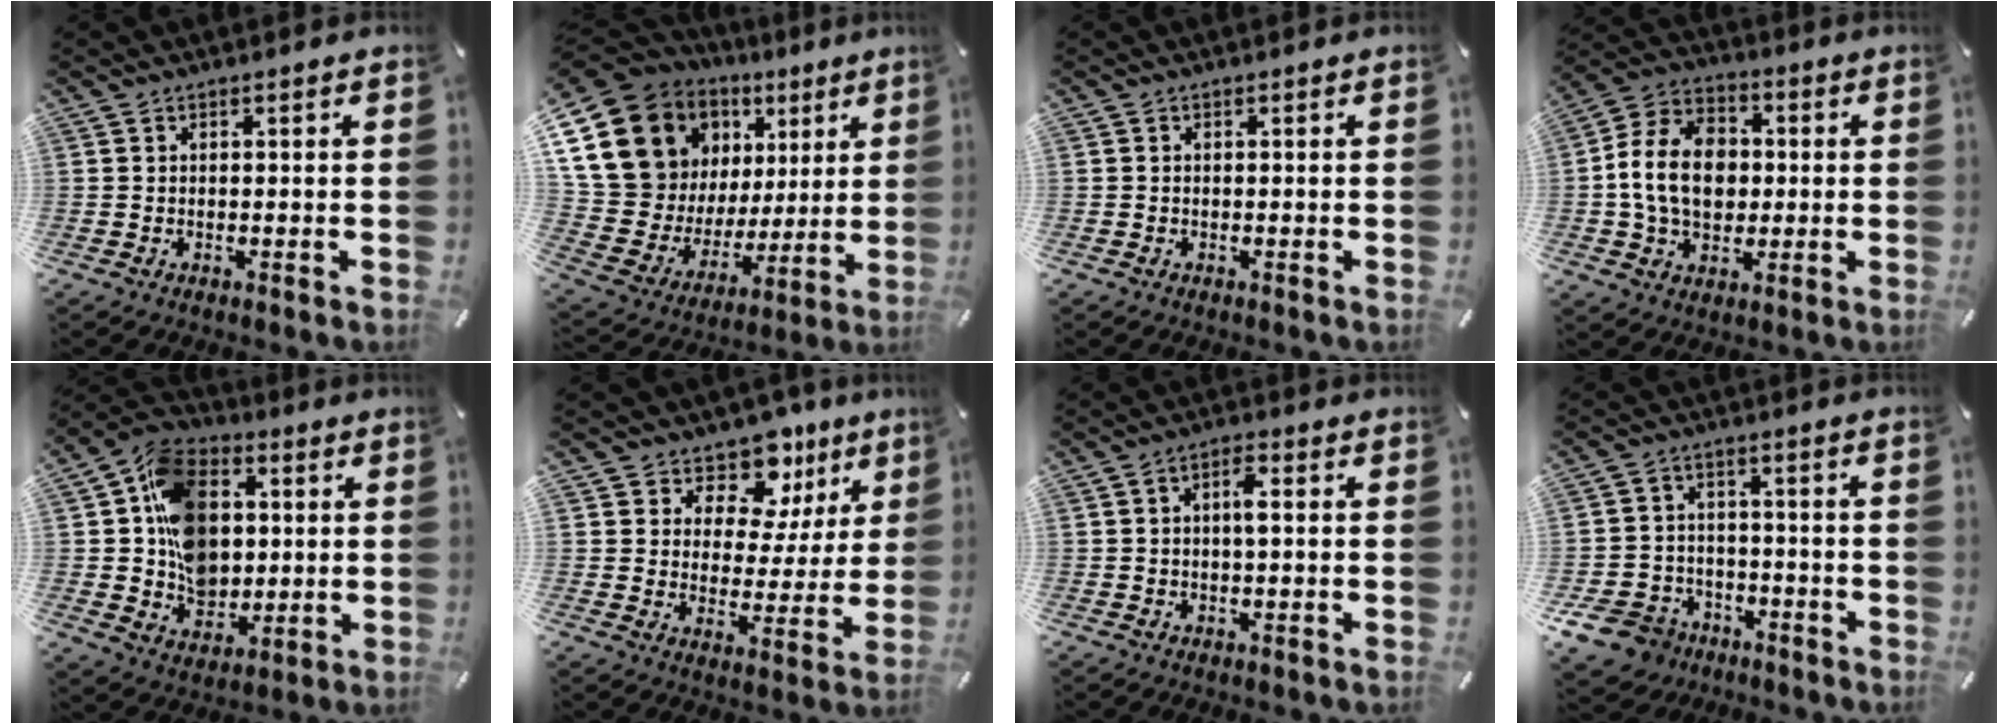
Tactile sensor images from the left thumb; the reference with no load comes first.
{"total": 18.3, "force": [8.4, 15.0, 6.3], "torque": [-0.103, -0.073, 0.183]}
{"total": 0.0}
{"total": 13.8, "force": [-0.3, 10.7, 8.6], "torque": [-0.188, 0.016, -0.007]}
{"total": 15.9, "force": [2.0, 13.1, 8.8], "torque": [-0.162, -0.002, 0.040]}
{"total": 10.6, "force": [7.7, 6.6, 3.1], "torque": [-0.050, -0.062, 0.139]}
{"total": 3.9, "force": [0.4, 1.7, 3.5], "torque": [-0.062, 0.006, 0.002]}
{"total": 9.5, "force": [-5.6, 7.2, 2.4], "torque": [-0.067, 0.044, -0.105]}